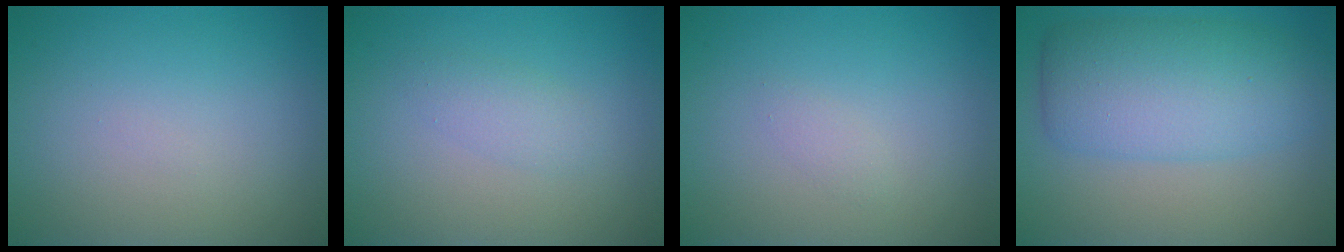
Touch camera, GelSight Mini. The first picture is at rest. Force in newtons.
{"total": 1.5, "press": 1.5, "slide": 0.1}
{"total": 0.7, "press": 0.7, "slide": 0.0}
{"total": 7.1, "press": 7.1, "slide": 0.2}